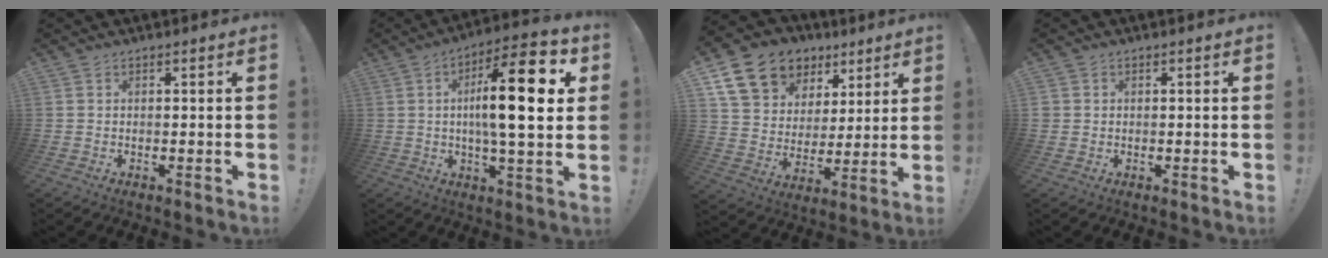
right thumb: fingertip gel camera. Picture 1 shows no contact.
{"total": 18.5, "force": [3.2, 4.5, 17.7], "torque": [-0.286, -0.002, 0.034]}
{"total": 16.4, "force": [9.0, 12.2, 6.1], "torque": [-0.107, -0.044, 0.187]}
{"total": 1.2, "force": [0.2, 1.2, 0.2], "torque": [-0.004, 0.002, 0.004]}